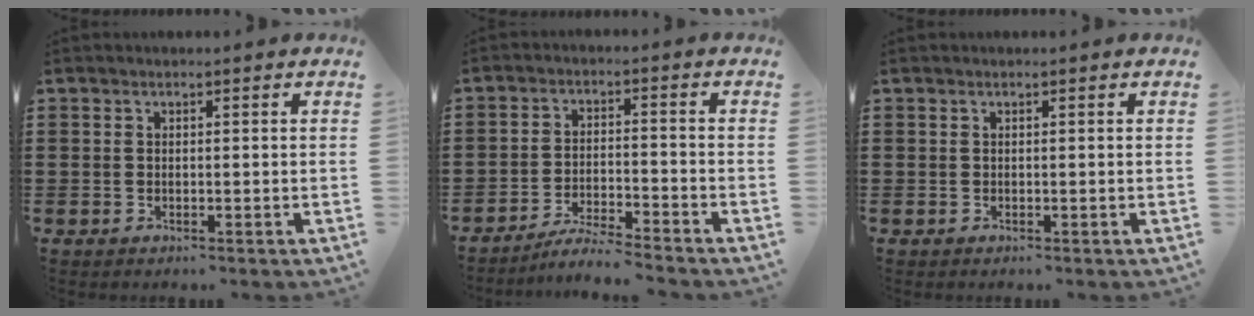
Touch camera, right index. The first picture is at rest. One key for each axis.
{"total": 4.5, "fx": -4.4, "fy": -0.2, "fz": 1.0, "tx": -0.026, "ty": -0.005, "tz": -0.090}
{"total": 0.0}